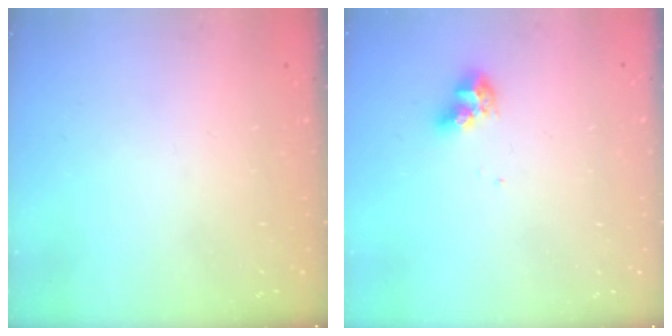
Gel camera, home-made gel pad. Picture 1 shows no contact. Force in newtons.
{"total": 8.1, "press": 8.1, "slide": 0.8}